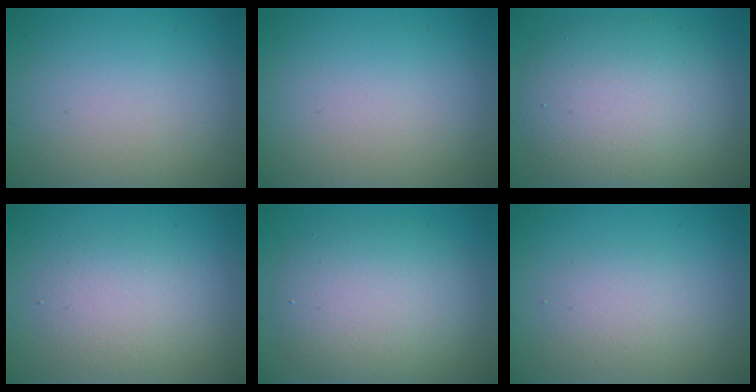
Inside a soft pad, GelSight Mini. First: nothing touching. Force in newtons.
{"total": 0.0}
{"total": 8.6, "press": 8.5, "slide": 0.9}
{"total": 2.9, "press": 2.8, "slide": 0.2}
{"total": 5.9, "press": 5.9, "slide": 0.5}
{"total": 2.0, "press": 1.9, "slide": 0.2}